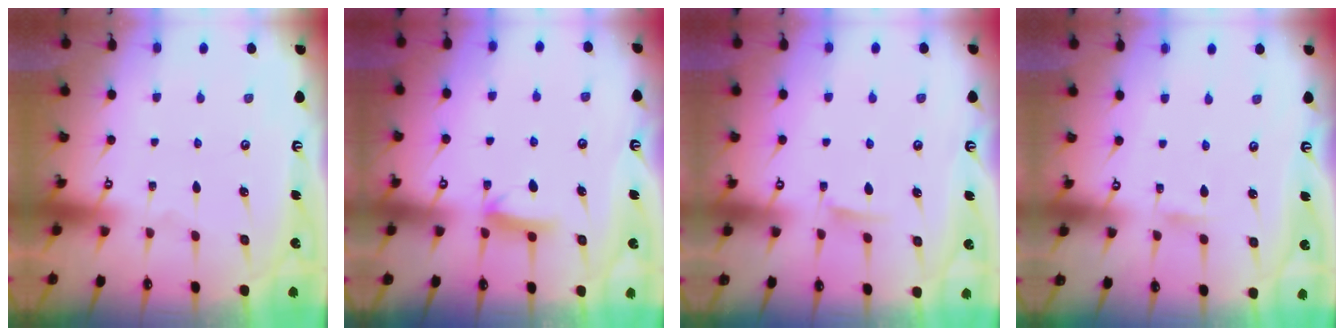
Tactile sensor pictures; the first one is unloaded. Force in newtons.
{"total": 6.3, "press": 6.2, "slide": 0.7}
{"total": 5.7, "press": 5.6, "slide": 0.9}
{"total": 1.3, "press": 1.3, "slide": 0.1}